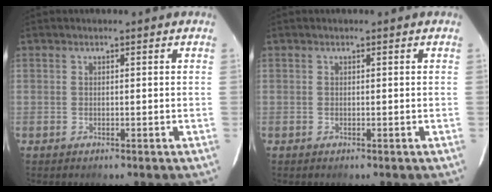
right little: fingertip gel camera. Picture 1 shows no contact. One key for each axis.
{"total": 0.0}